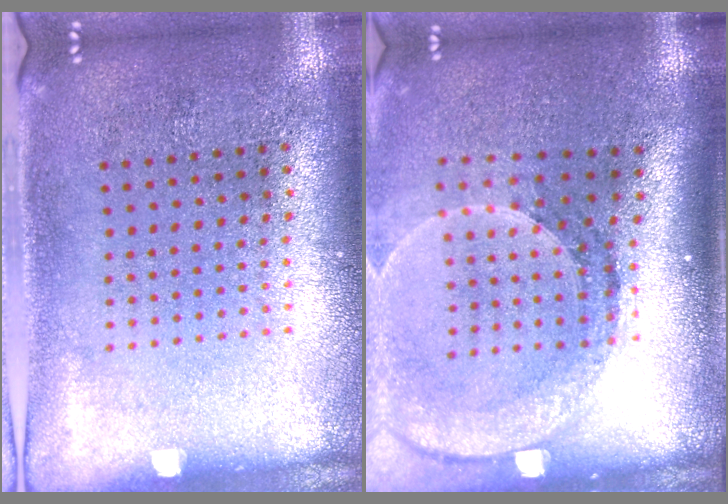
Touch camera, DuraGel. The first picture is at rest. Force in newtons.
{"total": 2.8, "press": 2.1, "slide": 1.9}